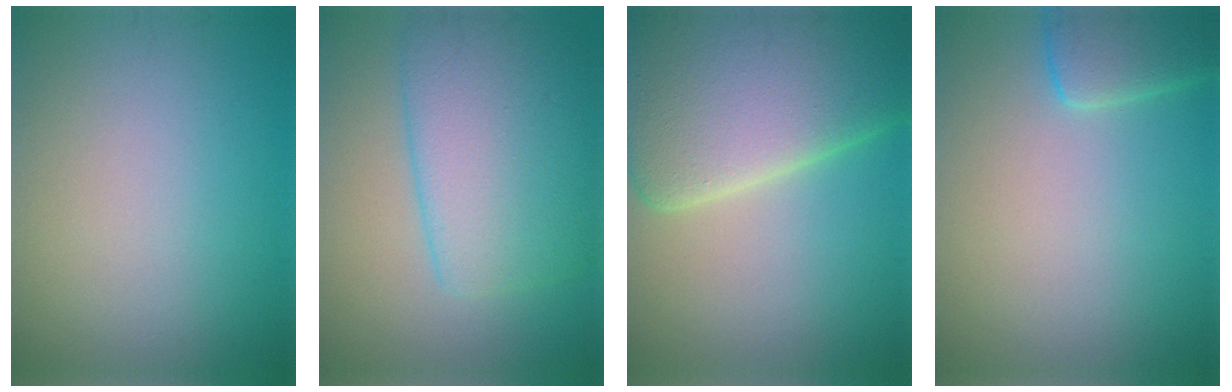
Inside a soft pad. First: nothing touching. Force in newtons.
{"total": 8.9, "press": 8.9, "slide": 0.2}
{"total": 14.6, "press": 14.6, "slide": 0.9}
{"total": 3.4, "press": 3.4, "slide": 0.3}